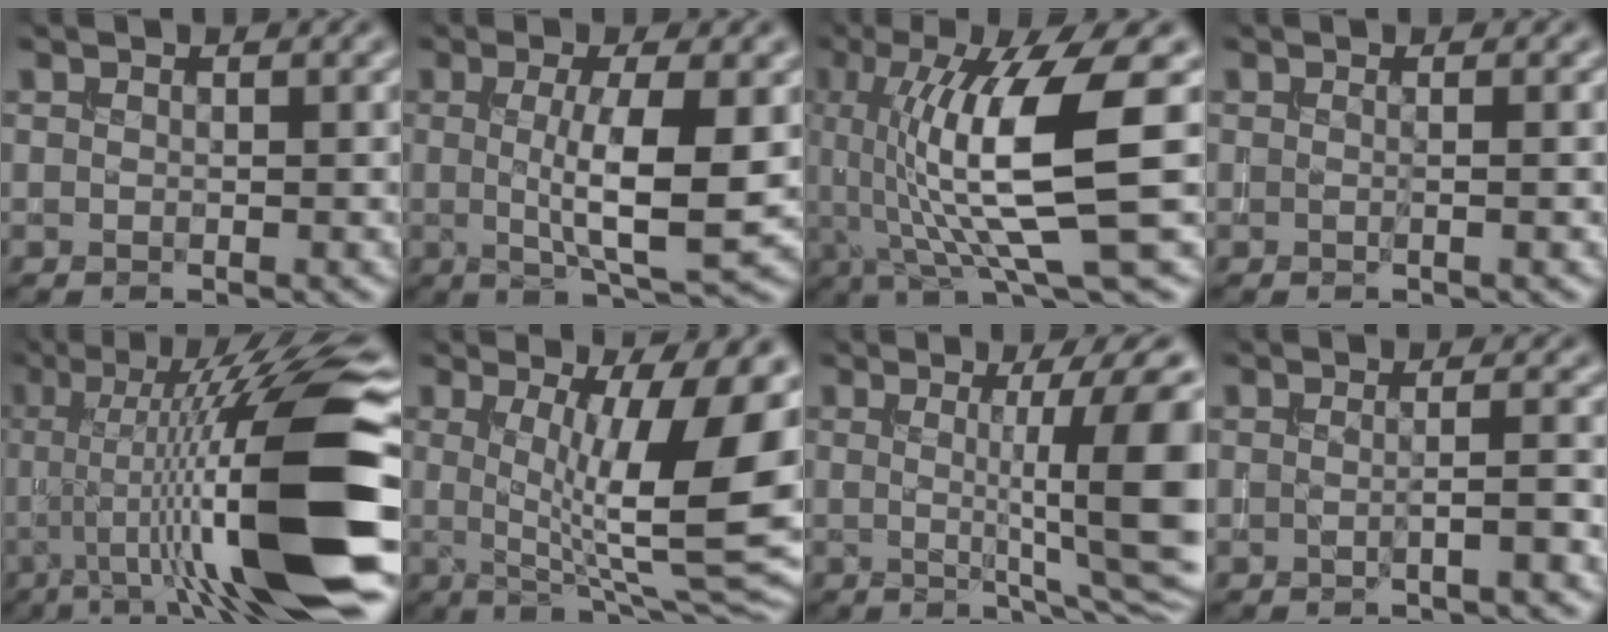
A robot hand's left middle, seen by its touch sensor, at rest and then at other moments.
{"total": 6.7, "force": [0.1, 1.4, 6.5], "torque": [-0.107, -0.008, 0.004]}
{"total": 11.4, "force": [1.0, 2.6, 11.0], "torque": [-0.180, -0.003, 0.023]}
{"total": 1.0, "force": [0.0, 0.3, 1.0], "torque": [-0.013, -0.006, -0.007]}
{"total": 14.6, "force": [-1.5, 2.4, 14.3], "torque": [-0.208, 0.015, -0.026]}
{"total": 13.5, "force": [1.5, 3.6, 12.9], "torque": [-0.170, -0.008, 0.024]}
{"total": 12.3, "force": [0.6, 2.6, 12.0], "torque": [-0.130, 0.005, 0.011]}
{"total": 2.0, "force": [-0.3, 0.5, 2.0], "torque": [-0.025, -0.002, -0.011]}